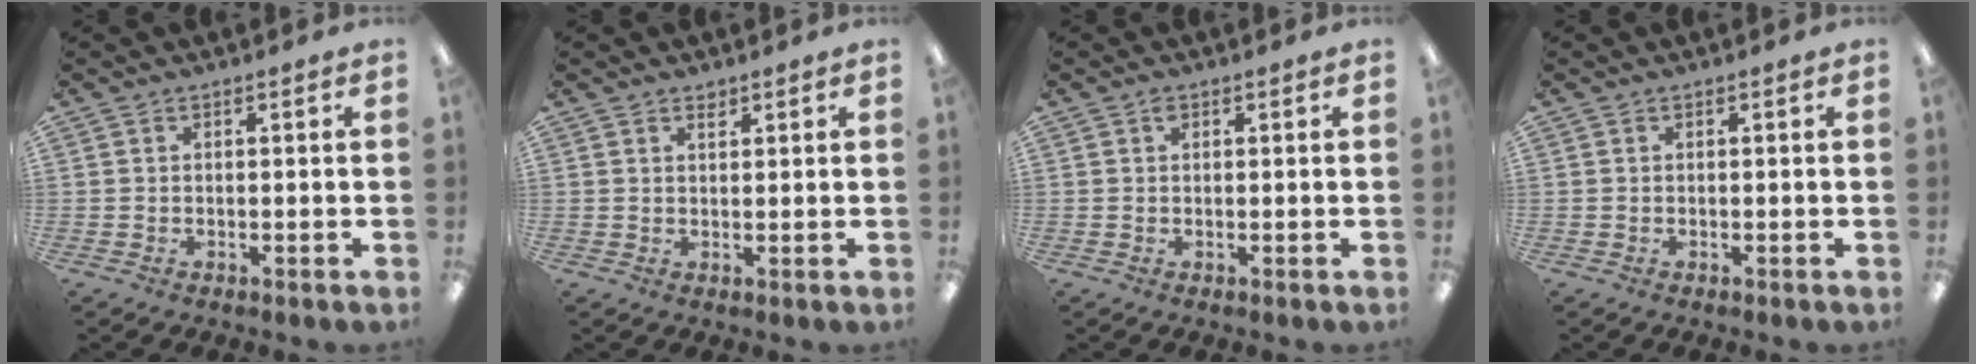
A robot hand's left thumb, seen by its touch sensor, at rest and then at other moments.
{"total": 1.3, "force": [1.2, 0.5, 0.3], "torque": [0.001, -0.004, 0.020]}
{"total": 1.1, "force": [0.5, 0.7, 0.7], "torque": [-0.015, 0.005, 0.008]}
{"total": 0.0}